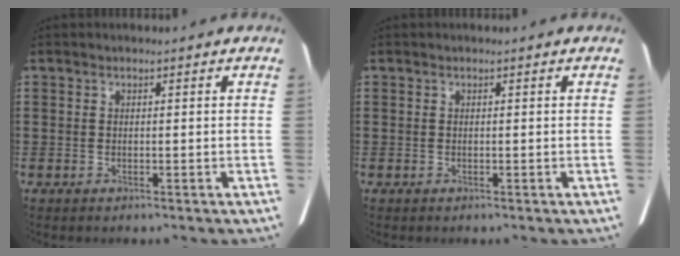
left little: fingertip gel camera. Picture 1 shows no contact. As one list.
[{"total": 0.0}]